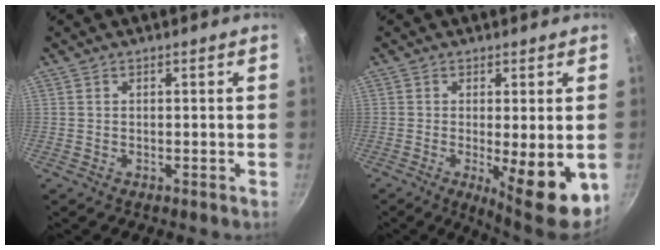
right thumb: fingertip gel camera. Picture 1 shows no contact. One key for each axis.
{"total": 11.5, "fx": -2.5, "fy": 2.8, "fz": 10.8, "tx": -0.135, "ty": -0.010, "tz": -0.023}